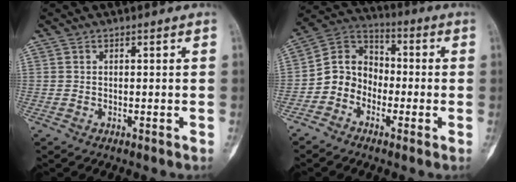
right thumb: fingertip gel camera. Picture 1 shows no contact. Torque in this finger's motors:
{"motor_torque": [0.03, -0.03, 0.68, -0.74, 0.01]}